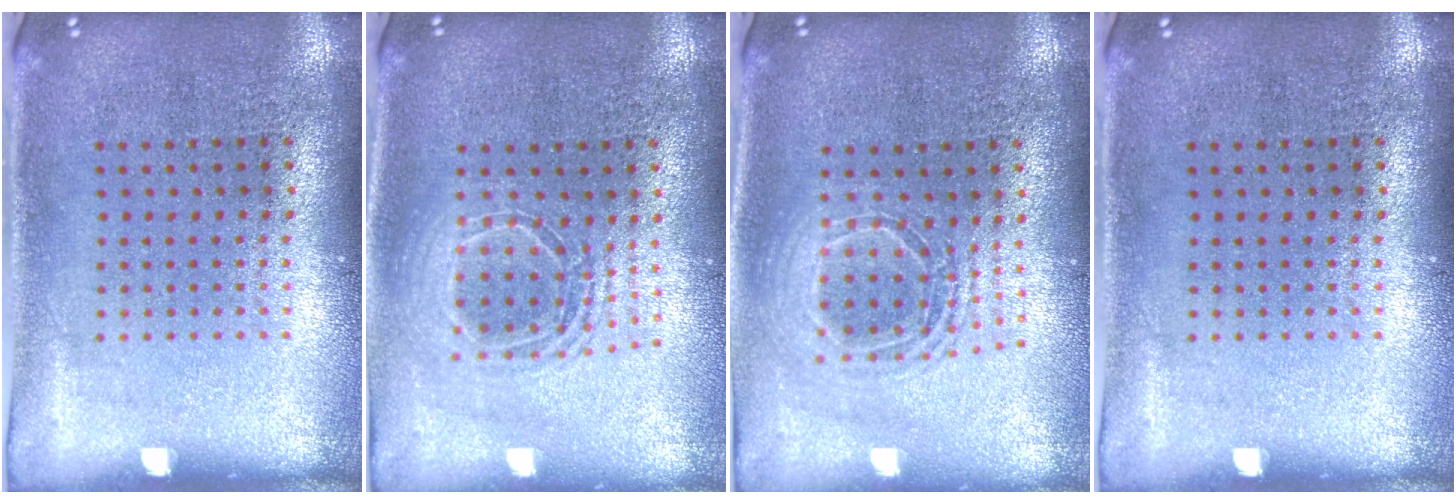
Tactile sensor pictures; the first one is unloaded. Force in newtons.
{"total": 1.8, "press": 1.5, "slide": 0.9}
{"total": 1.6, "press": 1.3, "slide": 0.8}
{"total": 0.0}